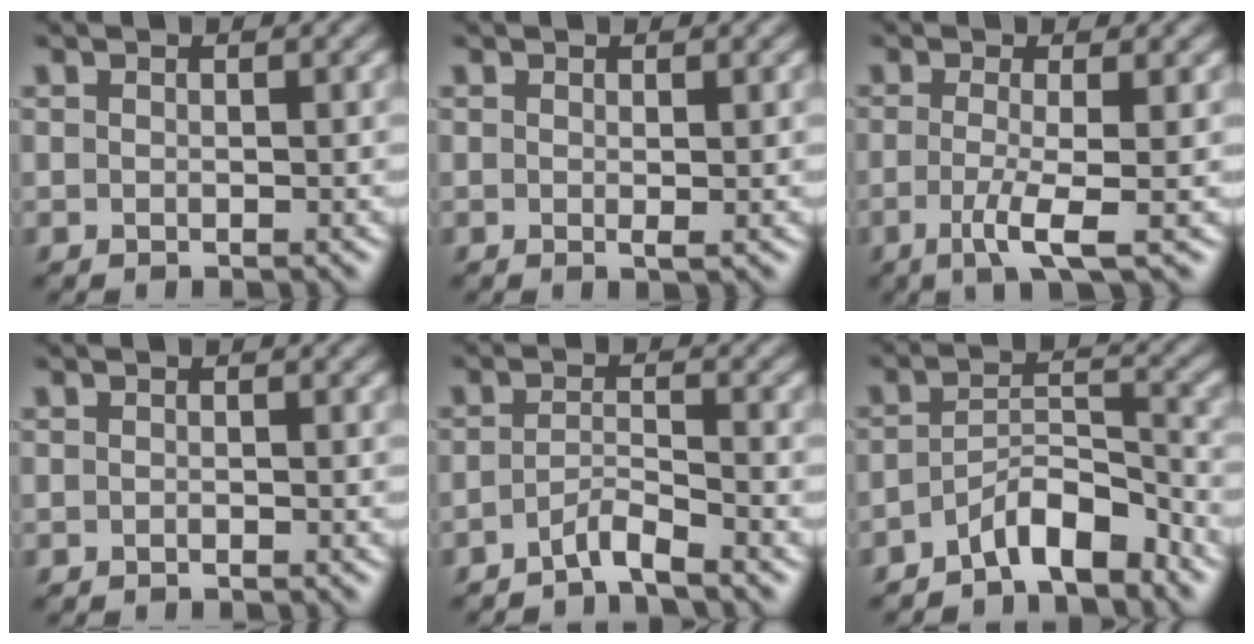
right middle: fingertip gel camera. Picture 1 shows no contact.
{"total": 0.6, "force": [0.1, 0.0, 0.6], "torque": [-0.010, -0.003, 0.001]}
{"total": 3.8, "force": [-1.0, 0.7, 3.5], "torque": [-0.068, -0.008, -0.024]}
{"total": 0.0}
{"total": 2.3, "force": [-1.9, 0.2, 1.2], "torque": [-0.022, 0.003, -0.044]}
{"total": 4.8, "force": [-3.5, 1.5, 2.9], "torque": [-0.046, 0.010, -0.064]}